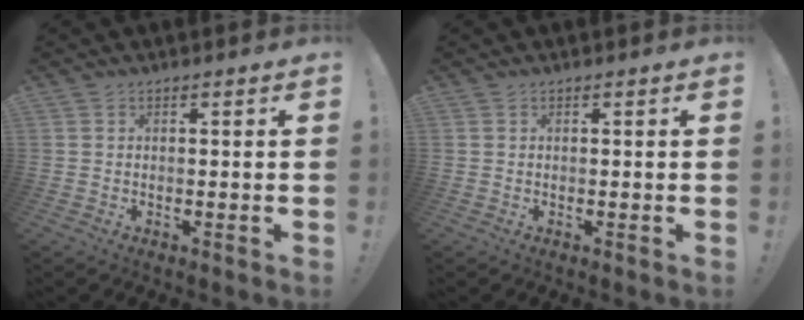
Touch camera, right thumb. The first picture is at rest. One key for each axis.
{"total": 0.0}